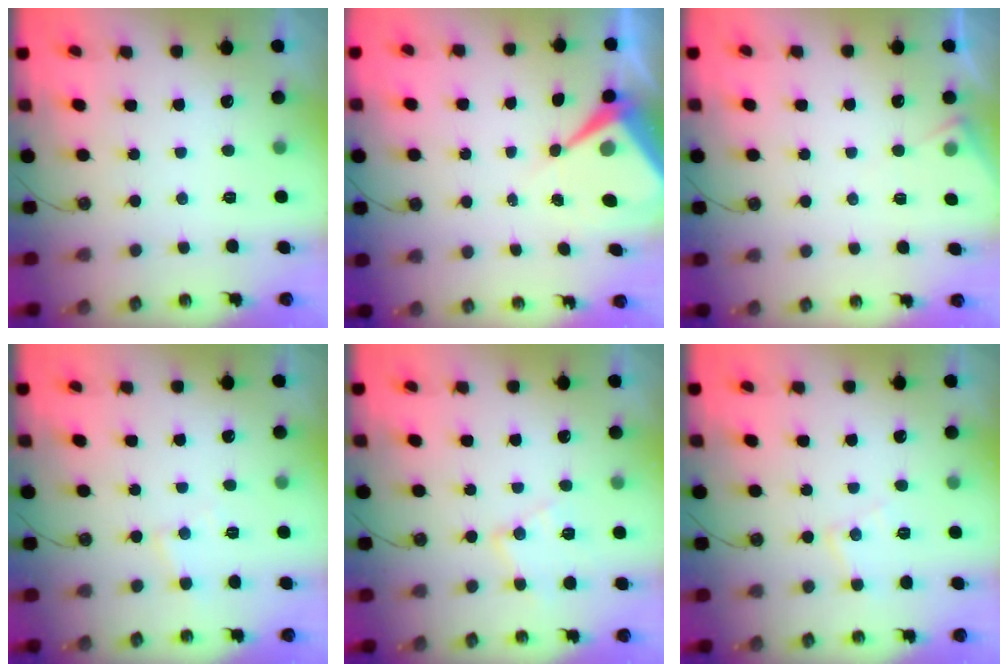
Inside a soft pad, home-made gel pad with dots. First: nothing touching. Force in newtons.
{"total": 7.7, "press": 7.7, "slide": 0.5}
{"total": 4.9, "press": 4.9, "slide": 0.7}
{"total": 5.5, "press": 5.5, "slide": 0.4}
{"total": 8.6, "press": 8.6, "slide": 0.4}
{"total": 6.8, "press": 6.8, "slide": 0.5}